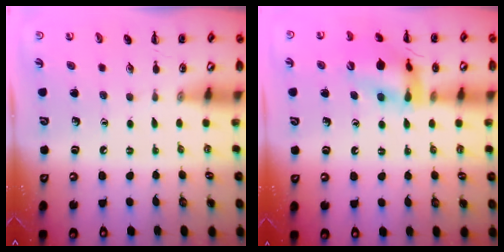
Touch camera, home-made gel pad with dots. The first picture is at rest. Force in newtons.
{"total": 16.3, "press": 16.1, "slide": 2.8}